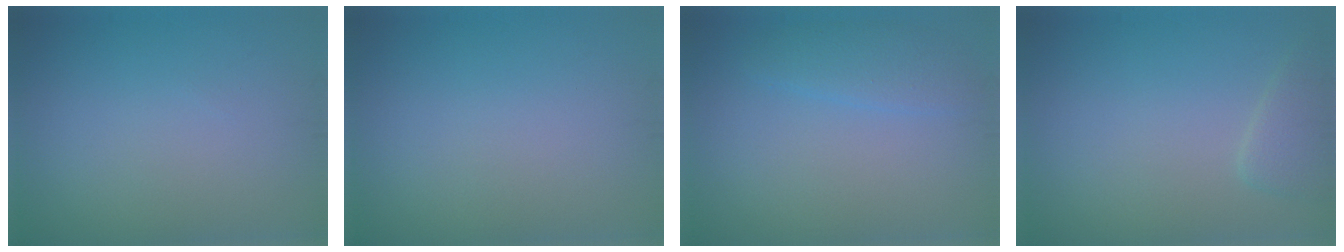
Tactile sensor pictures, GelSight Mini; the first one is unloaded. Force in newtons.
{"total": 0.0}
{"total": 2.2, "press": 2.2, "slide": 0.1}
{"total": 1.9, "press": 1.9, "slide": 0.2}